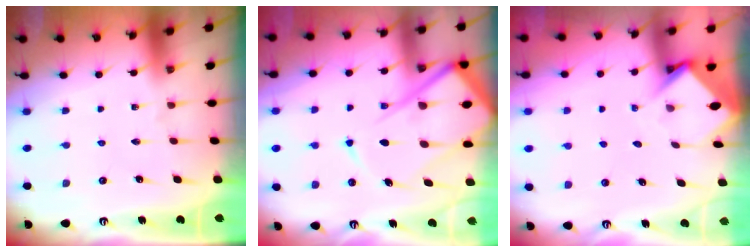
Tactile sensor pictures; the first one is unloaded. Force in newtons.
{"total": 17.1, "press": 17.0, "slide": 1.8}
{"total": 3.6, "press": 3.6, "slide": 0.2}